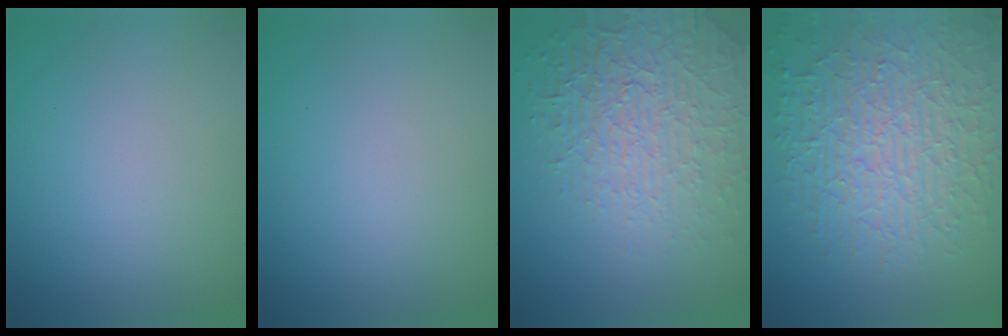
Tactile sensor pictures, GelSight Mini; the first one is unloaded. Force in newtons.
{"total": 0.0}
{"total": 4.2, "press": 4.0, "slide": 1.3}
{"total": 8.6, "press": 6.1, "slide": 6.1}